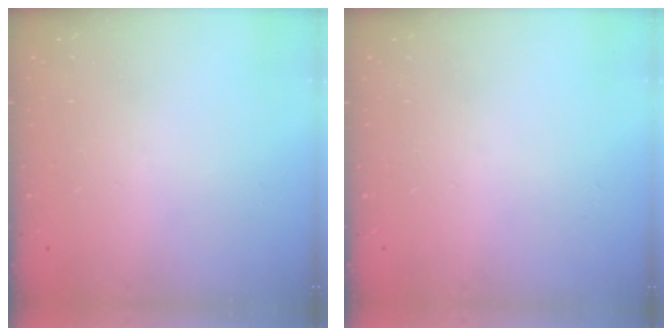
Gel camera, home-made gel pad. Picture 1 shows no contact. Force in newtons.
{"total": 0.0}